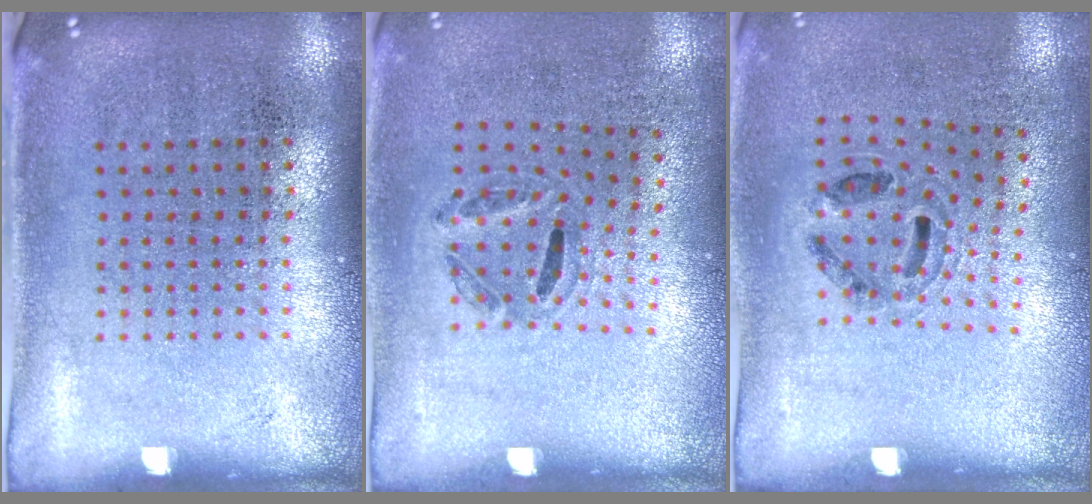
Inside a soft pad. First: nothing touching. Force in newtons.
{"total": 1.1, "press": 0.6, "slide": 0.9}
{"total": 1.0, "press": 0.8, "slide": 0.6}